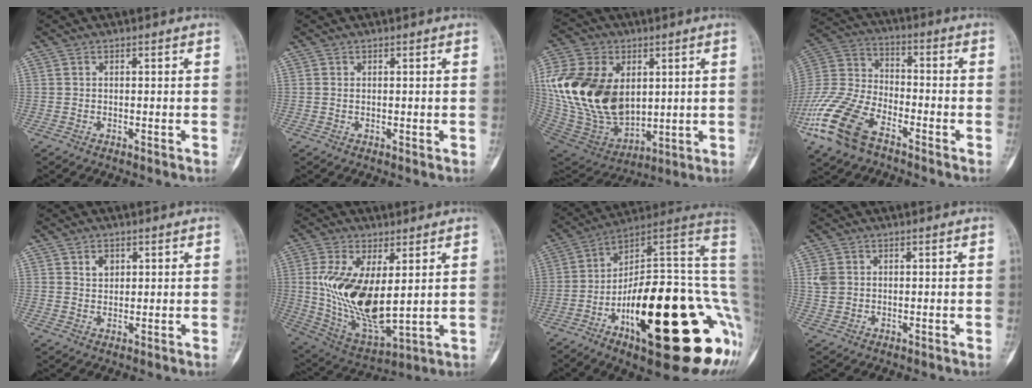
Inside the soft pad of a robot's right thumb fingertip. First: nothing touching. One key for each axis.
{"total": 0.6, "fx": 0.1, "fy": 0.4, "fz": 0.4, "tx": -0.005, "ty": 0.002, "tz": 0.002}
{"total": 26.2, "fx": 3.8, "fy": 17.5, "fz": 19.1, "tx": -0.374, "ty": -0.018, "tz": 0.088}
{"total": 17.7, "fx": -10.0, "fy": 9.6, "fz": 11.1, "tx": -0.239, "ty": 0.035, "tz": -0.201}
{"total": 2.7, "fx": 1.3, "fy": 2.0, "fz": 1.3, "tx": -0.010, "ty": -0.008, "tz": 0.024}
{"total": 18.0, "fx": 2.4, "fy": 8.5, "fz": 15.7, "tx": -0.294, "ty": -0.022, "tz": 0.065}
{"total": 31.3, "fx": -4.8, "fy": 10.3, "fz": 29.2, "tx": -0.334, "ty": 0.032, "tz": -0.060}
{"total": 2.5, "fx": 0.5, "fy": 2.1, "fz": 1.3, "tx": -0.023, "ty": 0.005, "tz": 0.015}